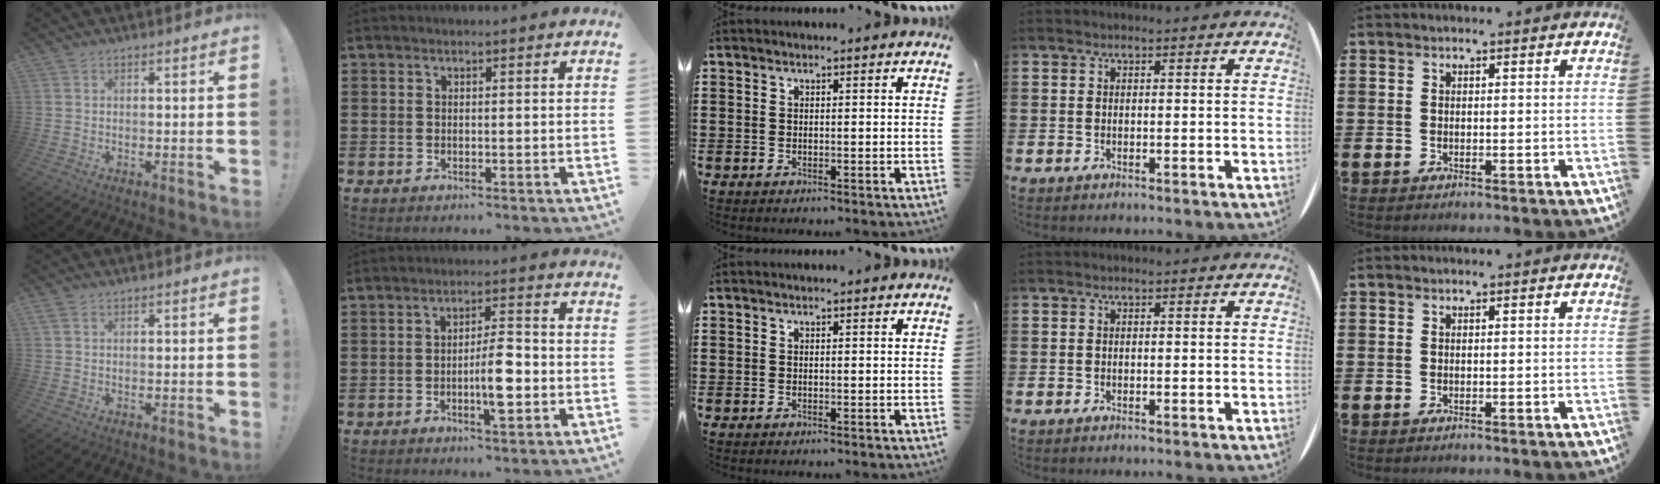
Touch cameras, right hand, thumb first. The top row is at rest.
{"thumb": {"total": 0.8, "force": [0.4, 0.2, 0.7], "torque": [-0.017, 0.002, 0.007]}, "index": {"total": 6.3, "force": [-1.6, 1.6, 5.9], "torque": [-0.112, 0.000, -0.031]}}